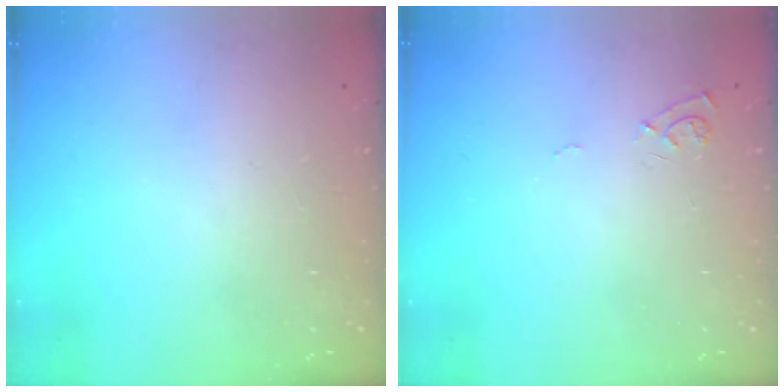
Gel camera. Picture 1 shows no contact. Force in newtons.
{"total": 6.8, "press": 6.8, "slide": 0.6}